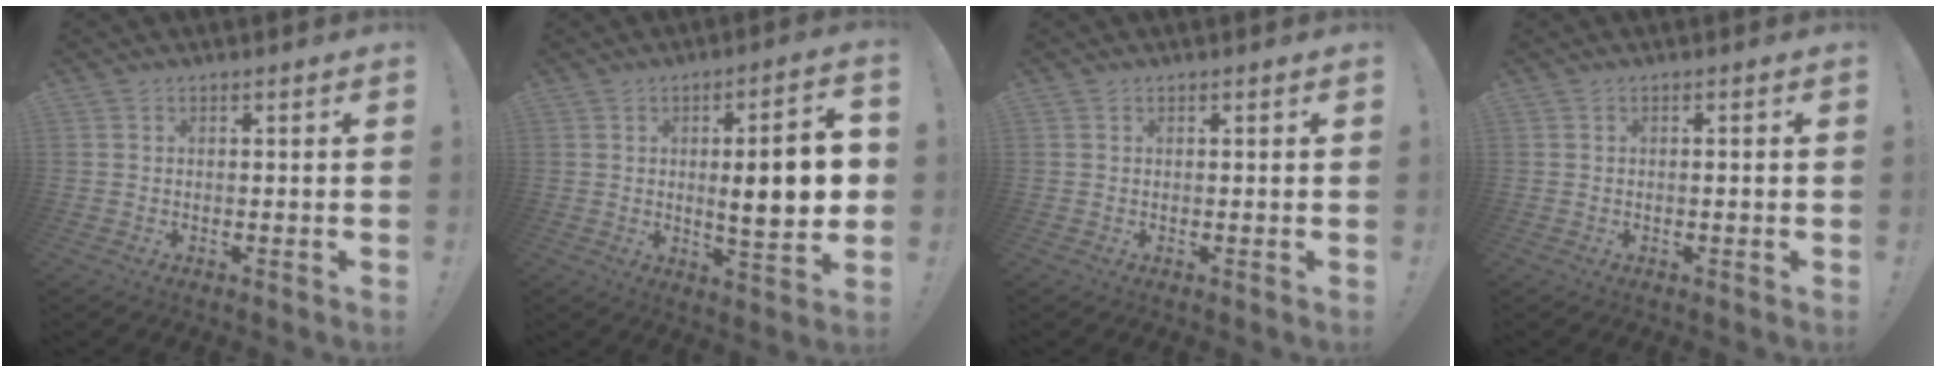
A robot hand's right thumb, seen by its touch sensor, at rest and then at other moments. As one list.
[{"total": 13.7, "force": [0.9, 3.1, 13.4], "torque": [-0.183, -0.009, 0.008]}, {"total": 0.0}, {"total": 0.7, "force": [-0.3, -0.1, 0.6], "torque": [-0.016, 0.002, -0.006]}]